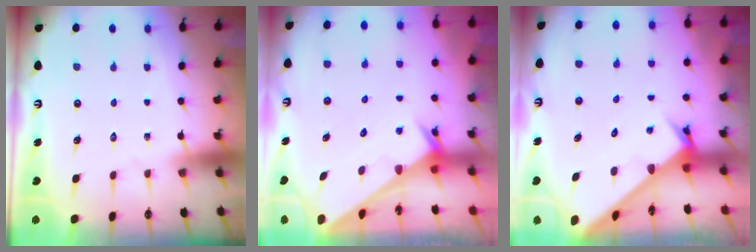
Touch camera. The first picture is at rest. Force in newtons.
{"total": 3.4, "press": 3.4, "slide": 0.4}
{"total": 2.8, "press": 2.8, "slide": 0.3}